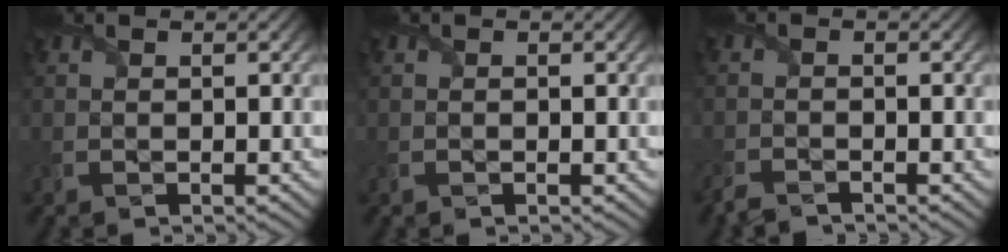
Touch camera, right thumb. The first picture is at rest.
{"total": 0.0}
{"total": 2.3, "force": [-2.1, 0.5, 0.7], "torque": [-0.021, -0.010, -0.049]}